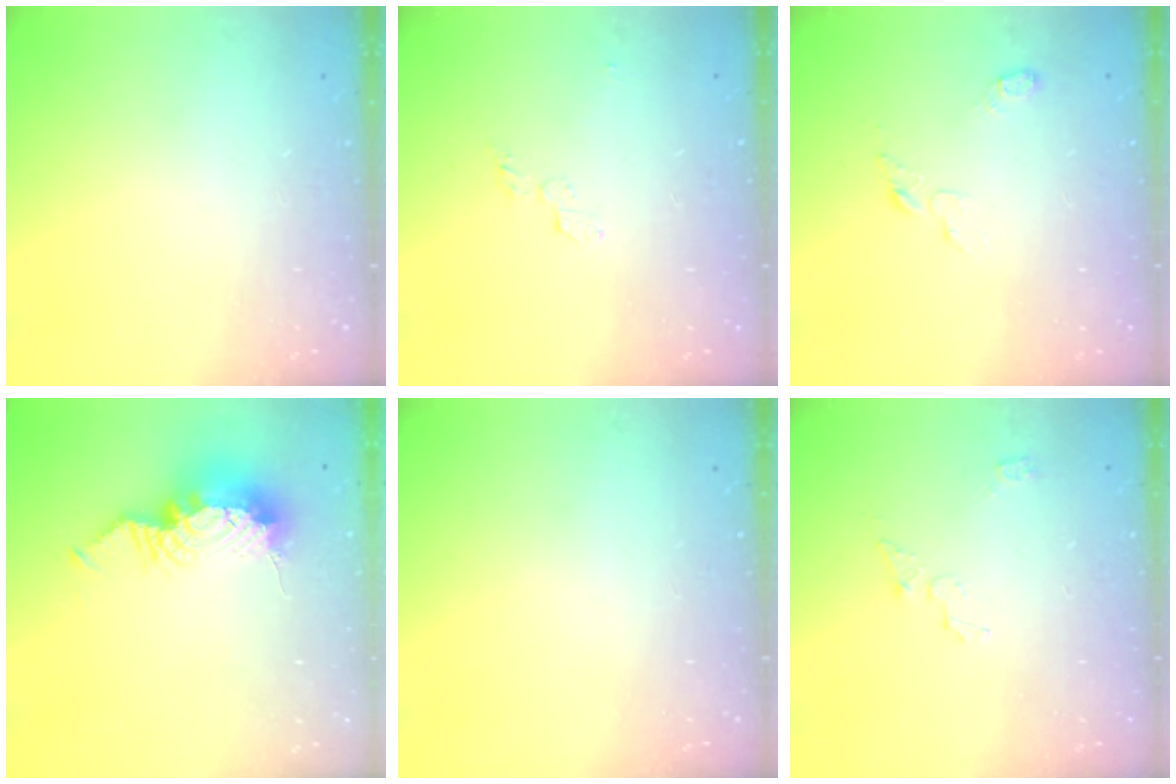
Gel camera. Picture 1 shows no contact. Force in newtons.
{"total": 3.6, "press": 3.6, "slide": 0.4}
{"total": 3.7, "press": 3.6, "slide": 0.4}
{"total": 11.6, "press": 11.3, "slide": 2.7}
{"total": 0.0}
{"total": 3.7, "press": 3.7, "slide": 0.4}